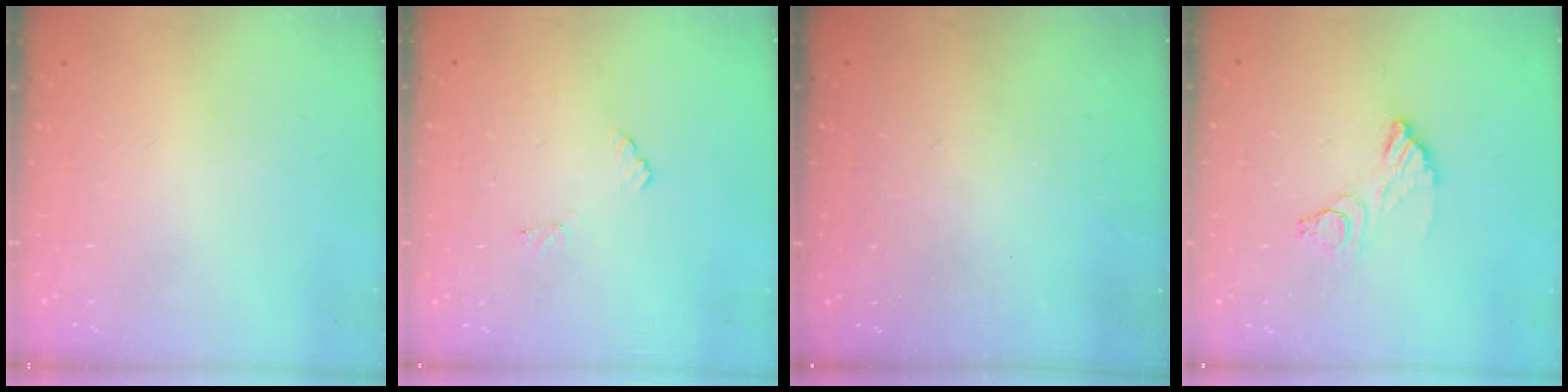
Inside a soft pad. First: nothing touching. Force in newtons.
{"total": 6.9, "press": 6.9, "slide": 0.5}
{"total": 2.8, "press": 2.8, "slide": 0.3}
{"total": 10.5, "press": 10.4, "slide": 1.1}